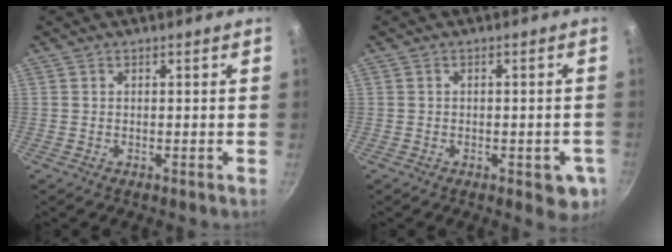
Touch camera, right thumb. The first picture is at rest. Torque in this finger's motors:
{"motor_torque": [0.50, 0.39, -0.26, 0.03, 0.09]}